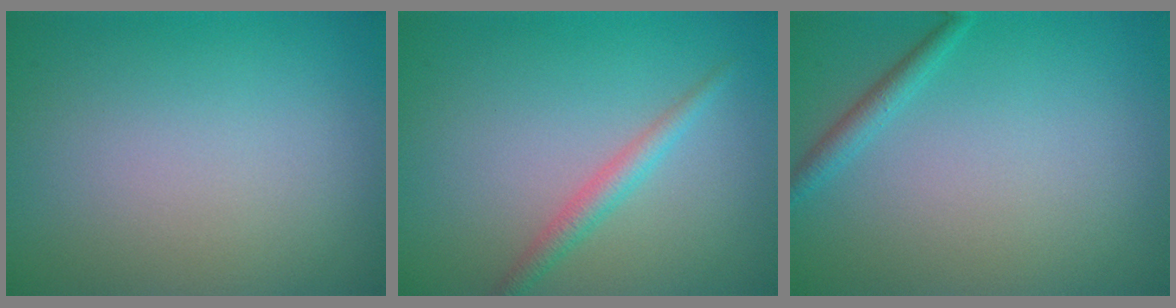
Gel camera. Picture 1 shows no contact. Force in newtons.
{"total": 2.0, "press": 2.0, "slide": 0.1}
{"total": 1.4, "press": 1.4, "slide": 0.1}